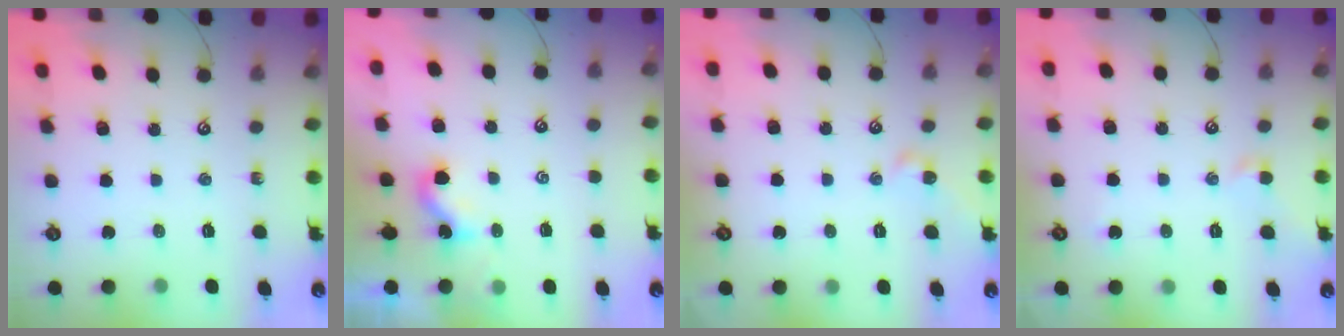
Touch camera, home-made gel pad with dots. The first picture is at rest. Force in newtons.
{"total": 0.6, "press": 0.4, "slide": 0.5}
{"total": 2.0, "press": 1.9, "slide": 0.6}
{"total": 1.0, "press": 0.8, "slide": 0.6}